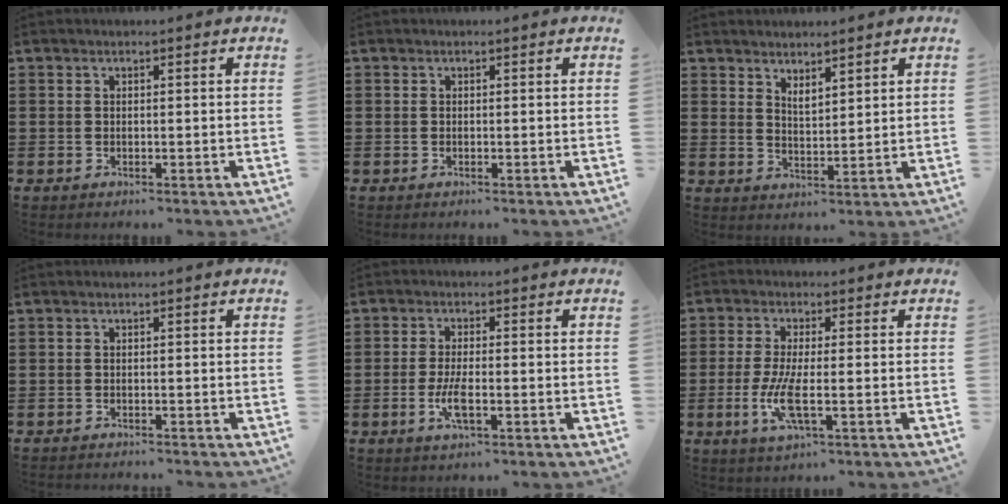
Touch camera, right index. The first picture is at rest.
{"total": 0.0}
{"total": 2.5, "force": [2.4, 0.4, 0.4], "torque": [-0.014, -0.001, 0.046]}
{"total": 0.7, "force": [-0.7, -0.1, 0.0], "torque": [-0.002, 0.001, -0.016]}
{"total": 4.1, "force": [-1.4, 1.0, 3.7], "torque": [-0.083, -0.004, -0.032]}
{"total": 6.3, "force": [-1.5, 1.3, 6.0], "torque": [-0.136, -0.018, -0.034]}